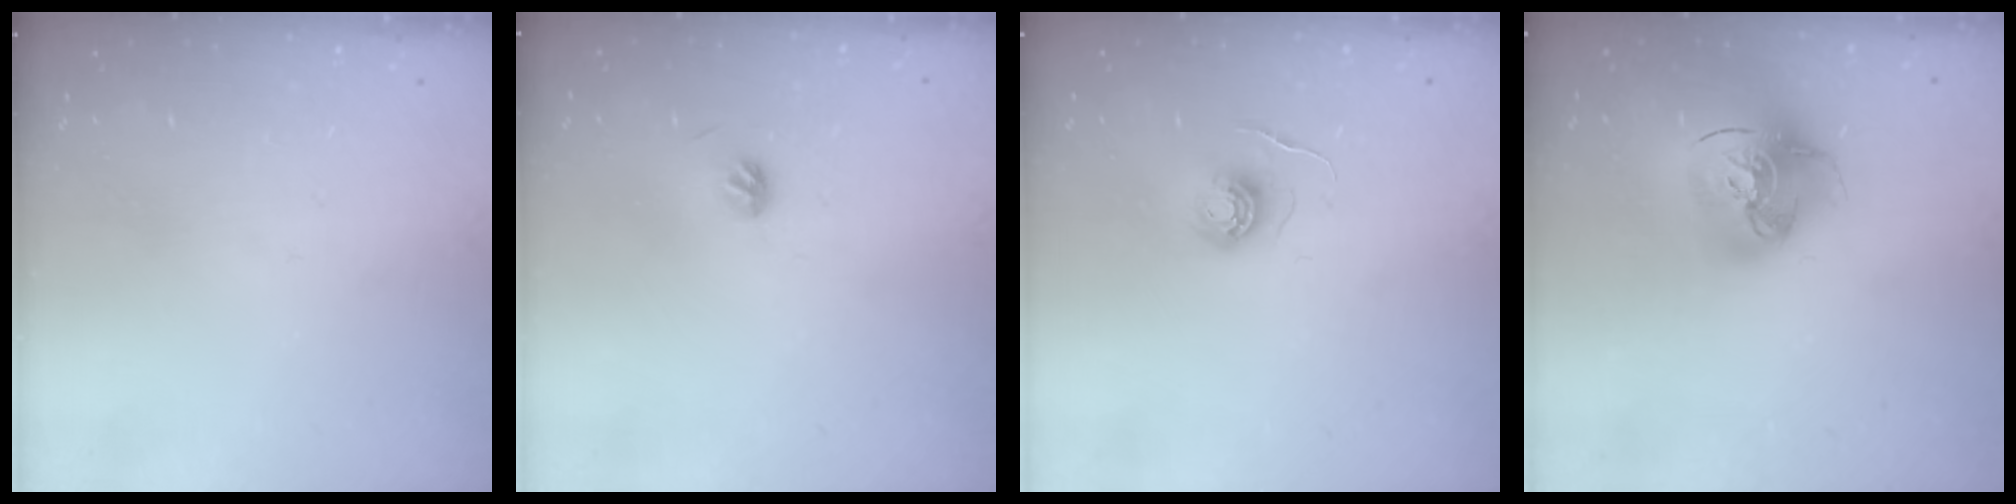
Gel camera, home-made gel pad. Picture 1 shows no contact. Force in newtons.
{"total": 4.0, "press": 3.9, "slide": 1.0}
{"total": 5.8, "press": 5.8, "slide": 0.3}
{"total": 17.6, "press": 17.5, "slide": 1.7}